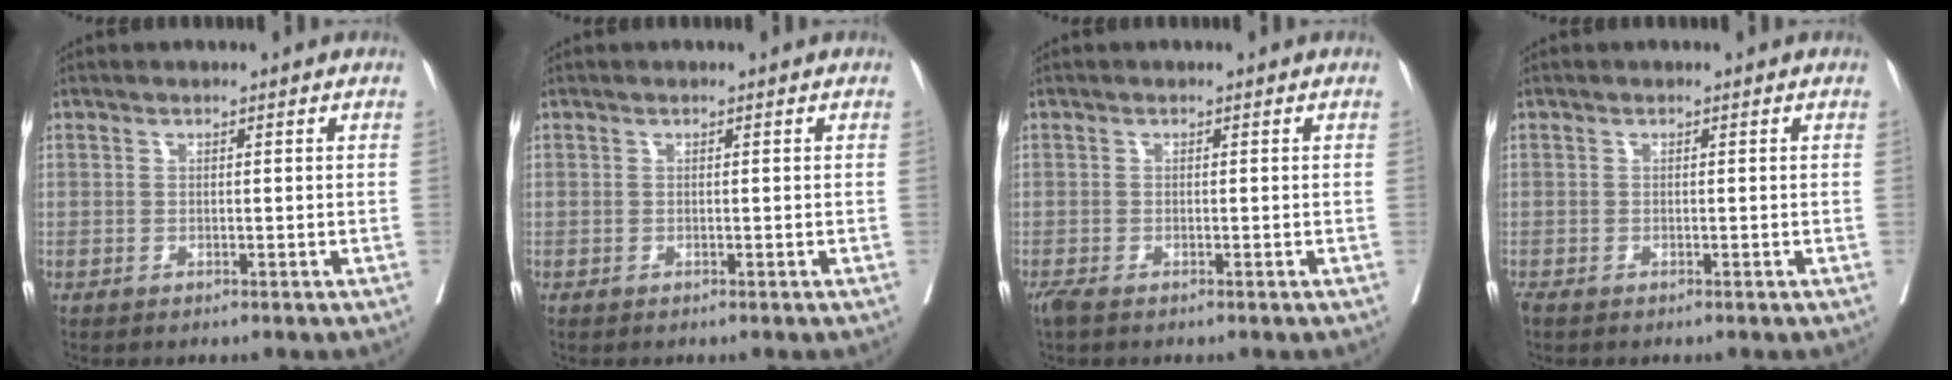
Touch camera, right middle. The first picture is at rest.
{"total": 0.0}
{"total": 1.6, "force": [-1.2, 0.3, 0.9], "torque": [-0.025, -0.009, -0.024]}
{"total": 0.7, "force": [-0.6, 0.2, 0.3], "torque": [-0.013, -0.004, -0.014]}